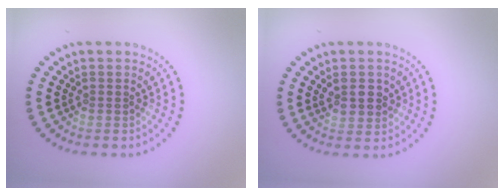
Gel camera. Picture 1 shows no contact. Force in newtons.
{"total": 2.1, "press": 2.0, "slide": 0.6}